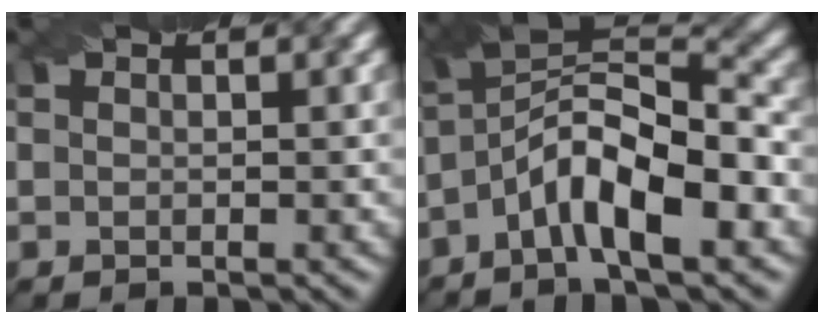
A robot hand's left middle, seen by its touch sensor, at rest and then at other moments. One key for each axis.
{"total": 7.9, "fx": -2.7, "fy": 2.4, "fz": 7.1, "tx": -0.122, "ty": 0.021, "tz": -0.059}